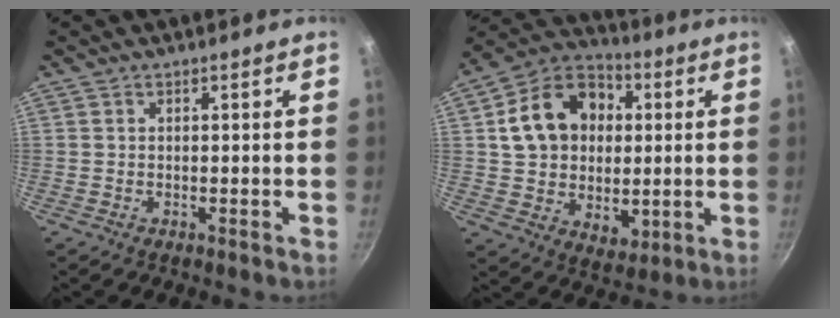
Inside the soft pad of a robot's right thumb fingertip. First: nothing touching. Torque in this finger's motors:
{"motor_torque": [-0.57, 2.31, 1.02, -0.17, 0.12]}